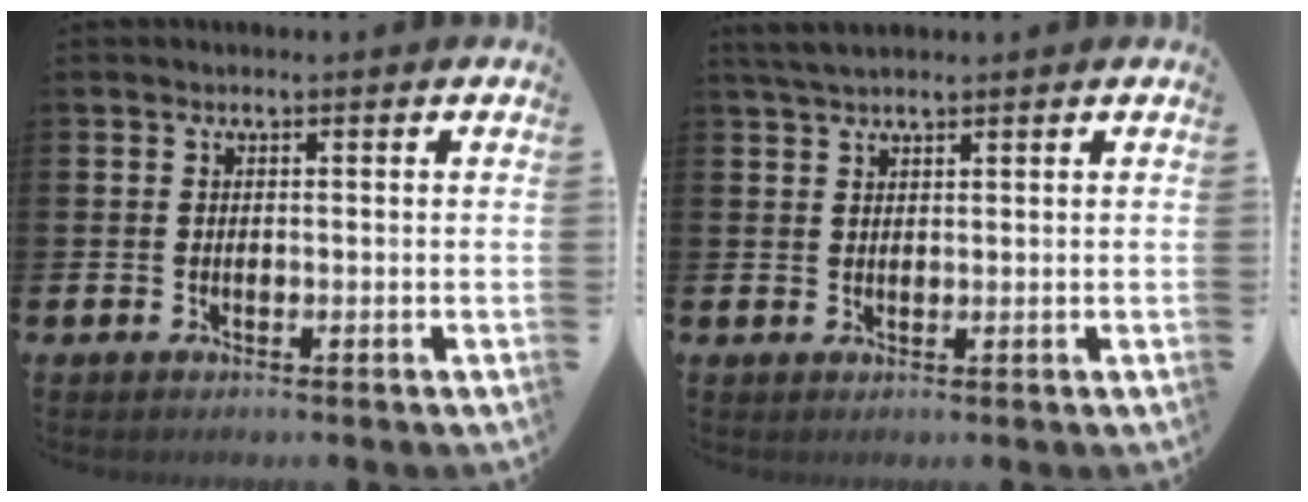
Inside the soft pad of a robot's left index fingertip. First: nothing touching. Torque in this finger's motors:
{"motor_torque": [-0.04, -0.07, 0.02, 0.09]}